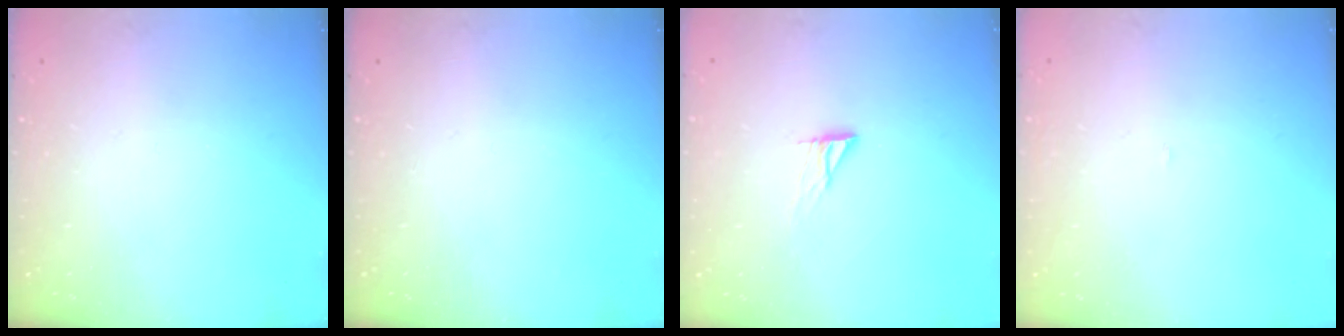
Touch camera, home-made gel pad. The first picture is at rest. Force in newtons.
{"total": 0.0}
{"total": 6.3, "press": 6.3, "slide": 0.6}
{"total": 2.1, "press": 2.1, "slide": 0.1}